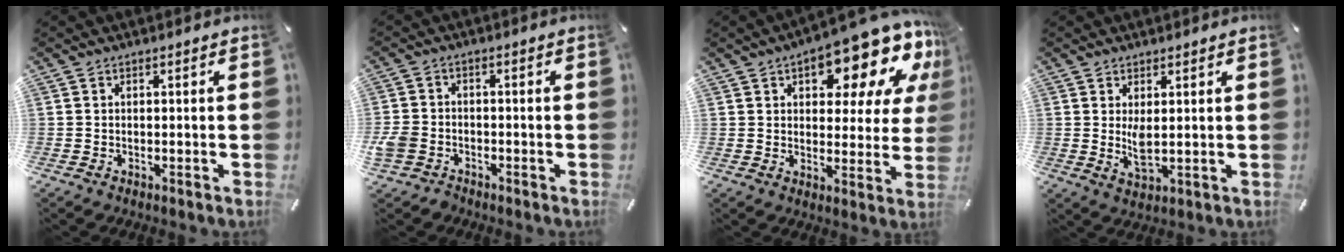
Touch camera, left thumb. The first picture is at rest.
{"total": 4.9, "force": [-2.5, 3.8, 1.6], "torque": [-0.040, 0.013, -0.047]}
{"total": 16.6, "force": [11.3, 6.7, 10.2], "torque": [-0.135, -0.086, 0.185]}
{"total": 4.4, "force": [1.1, 1.6, 3.9], "torque": [-0.069, -0.011, 0.016]}